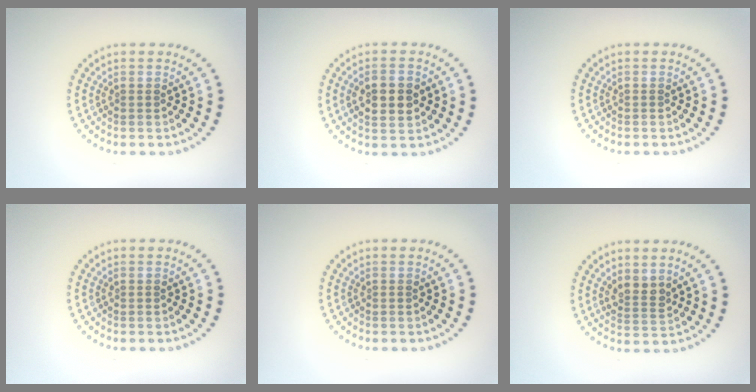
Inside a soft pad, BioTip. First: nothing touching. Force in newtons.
{"total": 4.2, "press": 4.2, "slide": 0.1}
{"total": 0.0}
{"total": 0.0}
{"total": 0.0}
{"total": 2.1, "press": 1.7, "slide": 1.2}